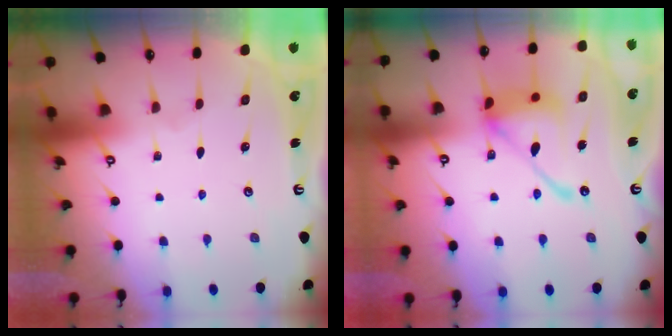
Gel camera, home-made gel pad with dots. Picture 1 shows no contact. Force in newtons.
{"total": 16.8, "press": 16.7, "slide": 1.6}